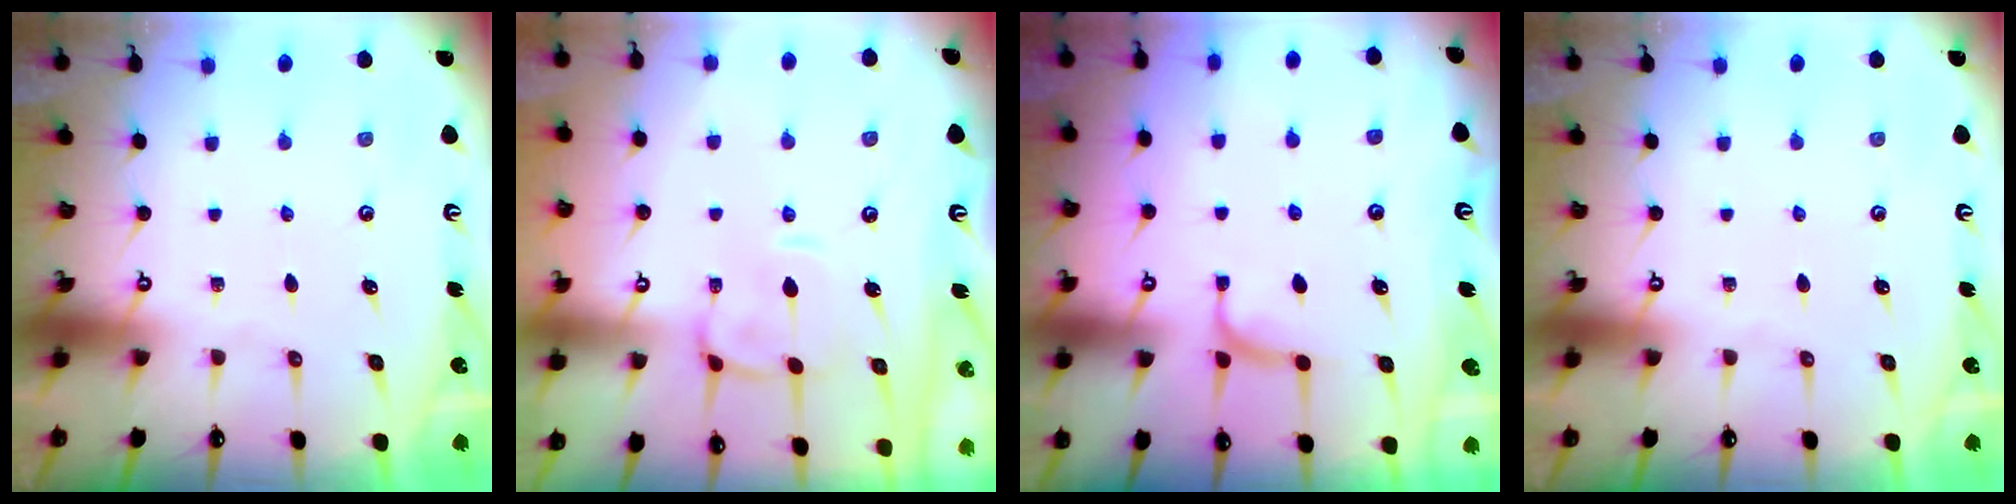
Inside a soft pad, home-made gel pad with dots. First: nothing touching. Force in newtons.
{"total": 2.4, "press": 2.2, "slide": 1.1}
{"total": 1.4, "press": 1.2, "slide": 0.6}
{"total": 0.0}